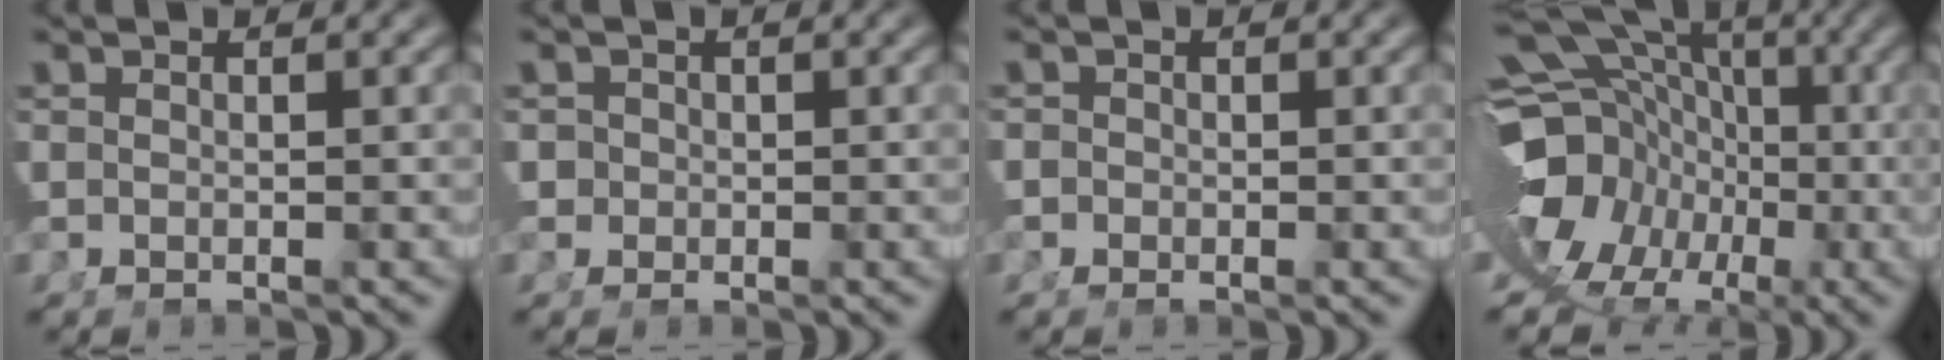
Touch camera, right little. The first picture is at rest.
{"total": 2.5, "force": [-0.3, 2.4, 0.3], "torque": [-0.010, 0.000, -0.010]}
{"total": 1.7, "force": [-0.3, 1.6, 0.0], "torque": [-0.002, 0.002, -0.013]}
{"total": 18.5, "force": [-0.4, 15.8, 9.6], "torque": [-0.188, -0.035, -0.015]}